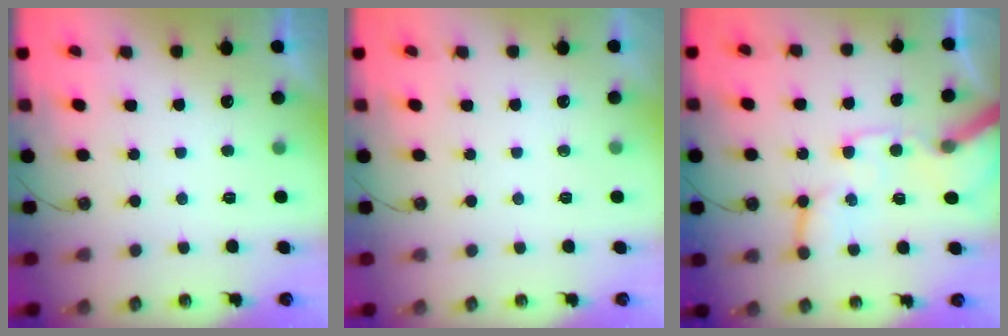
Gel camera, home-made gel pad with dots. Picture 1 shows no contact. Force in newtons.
{"total": 0.0}
{"total": 15.9, "press": 15.7, "slide": 2.6}